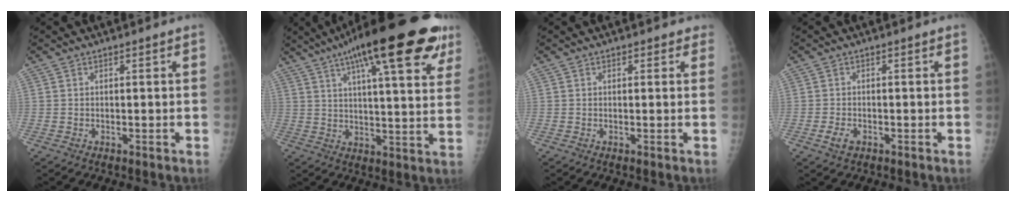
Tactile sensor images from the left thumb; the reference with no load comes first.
{"total": 25.2, "force": [14.2, 6.5, 19.7], "torque": [-0.273, -0.009, 0.192]}
{"total": 1.4, "force": [0.9, 1.1, 0.4], "torque": [0.014, -0.002, 0.004]}
{"total": 2.4, "force": [-1.1, 1.5, 1.5], "torque": [-0.027, 0.001, -0.020]}